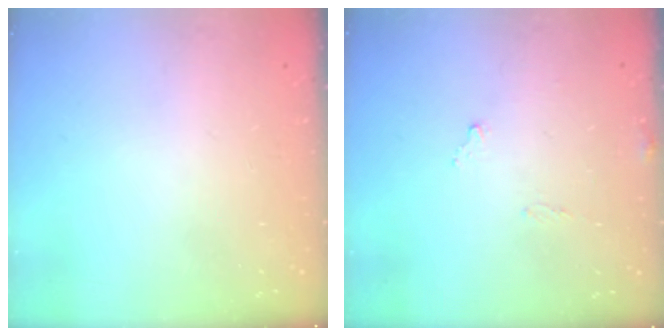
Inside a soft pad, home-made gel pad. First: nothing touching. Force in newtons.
{"total": 8.6, "press": 8.6, "slide": 0.5}